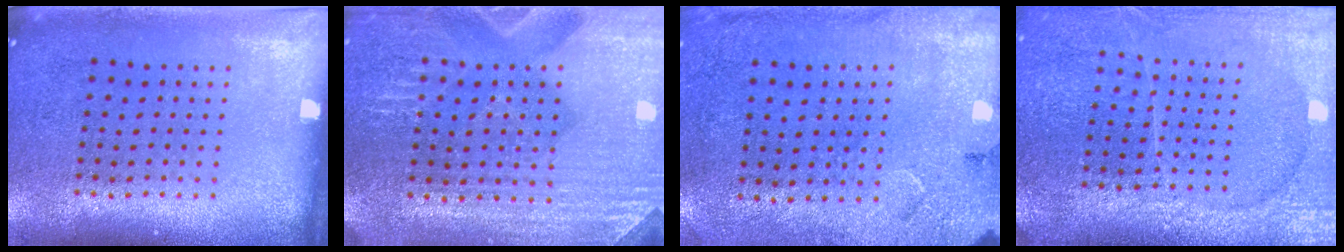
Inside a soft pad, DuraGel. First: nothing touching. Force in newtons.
{"total": 3.3, "press": 3.3, "slide": 0.5}
{"total": 2.7, "press": 2.2, "slide": 1.6}
{"total": 3.6, "press": 3.3, "slide": 1.4}